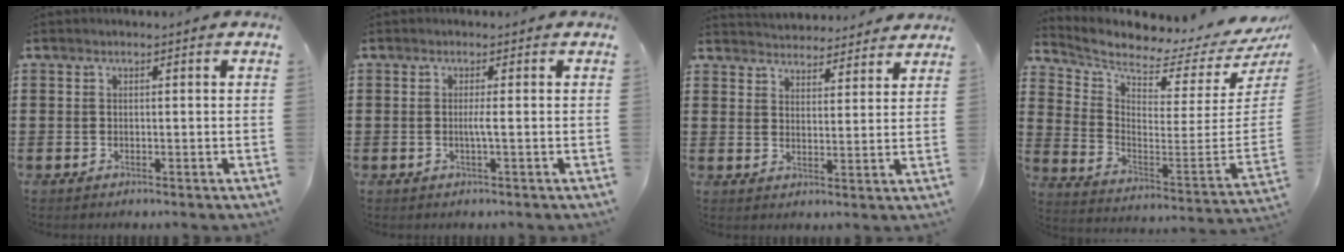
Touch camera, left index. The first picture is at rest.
{"total": 1.5, "force": [-0.2, -0.4, 1.5], "torque": [-0.027, -0.005, -0.006]}
{"total": 3.9, "force": [3.8, 0.5, -0.2], "torque": [-0.011, -0.021, 0.068]}
{"total": 2.9, "force": [2.6, 0.2, 1.4], "torque": [-0.041, -0.060, 0.033]}